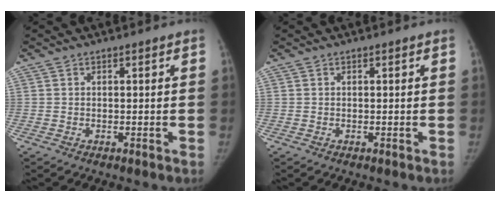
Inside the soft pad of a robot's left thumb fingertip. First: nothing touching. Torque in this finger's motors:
{"motor_torque": [0.00, 0.00, 0.01, -0.01, 0.00]}